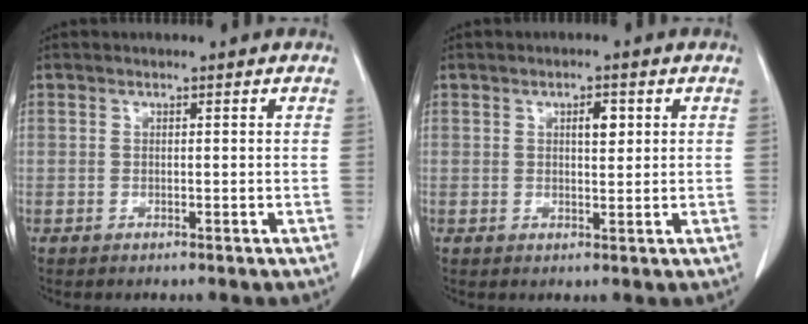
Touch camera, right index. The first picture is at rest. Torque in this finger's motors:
{"motor_torque": [0.02, 0.00, 0.03, 0.03]}